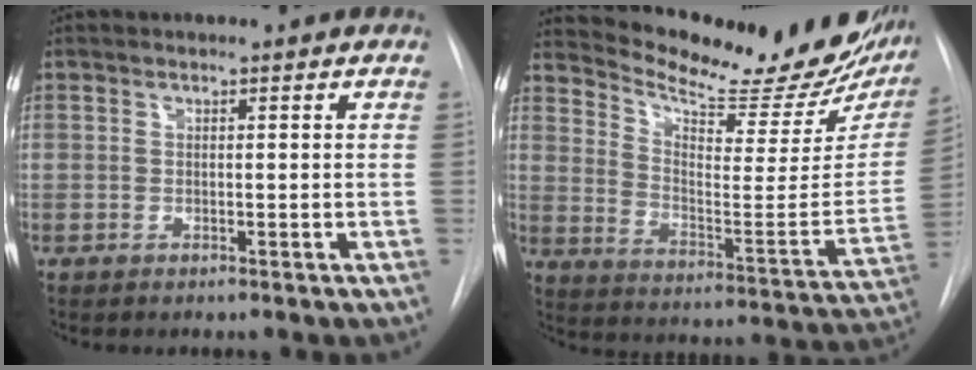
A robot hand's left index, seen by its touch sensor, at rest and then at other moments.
{"total": 25.1, "force": [21.8, 5.1, 11.3], "torque": [-0.174, -0.082, 0.286]}